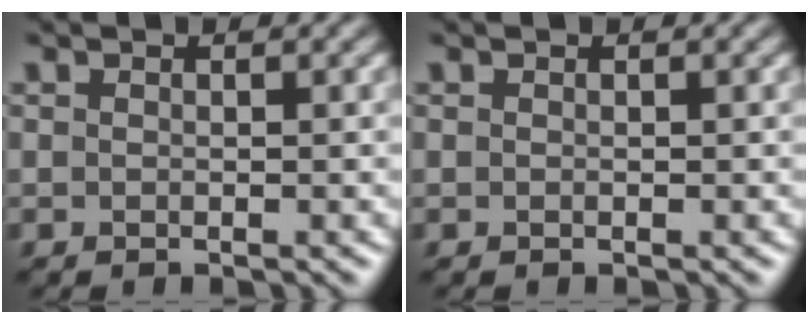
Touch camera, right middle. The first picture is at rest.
{"total": 0.0}